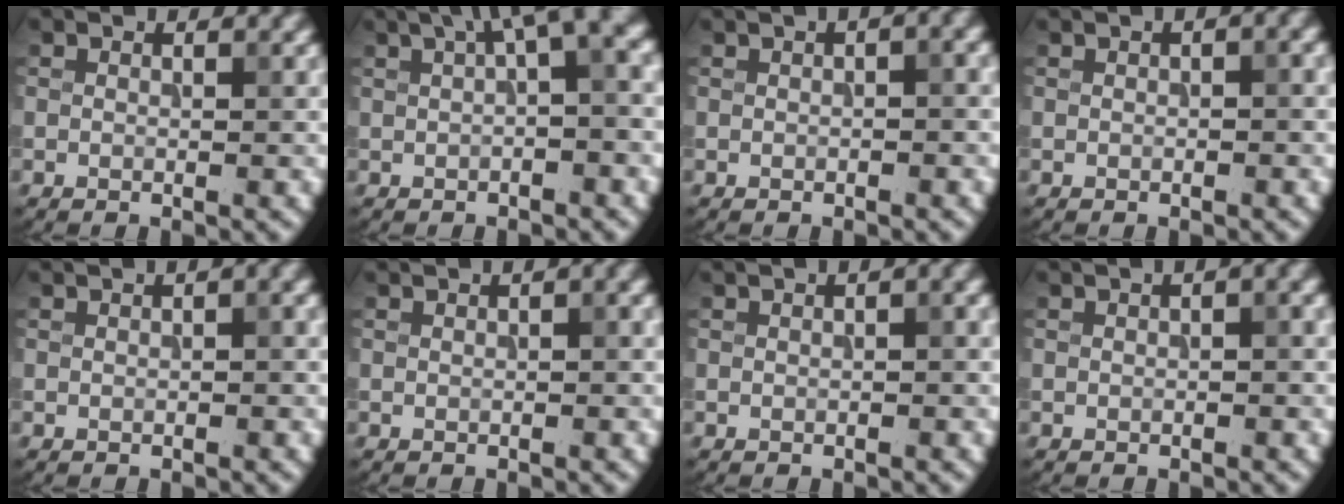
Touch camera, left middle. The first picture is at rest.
{"total": 6.0, "force": [2.2, 1.6, 5.4], "torque": [-0.065, 0.021, 0.029]}
{"total": 3.1, "force": [1.3, 0.9, 2.7], "torque": [-0.033, 0.008, 0.013]}
{"total": 1.9, "force": [0.7, 0.5, 1.7], "torque": [-0.020, 0.006, 0.008]}
{"total": 3.2, "force": [1.6, 1.0, 2.7], "torque": [-0.032, 0.011, 0.017]}
{"total": 2.9, "force": [1.5, 0.8, 2.3], "torque": [-0.027, 0.009, 0.017]}
{"total": 3.1, "force": [1.5, 0.9, 2.5], "torque": [-0.033, 0.010, 0.018]}
{"total": 3.2, "force": [1.5, 0.9, 2.7], "torque": [-0.034, 0.009, 0.017]}